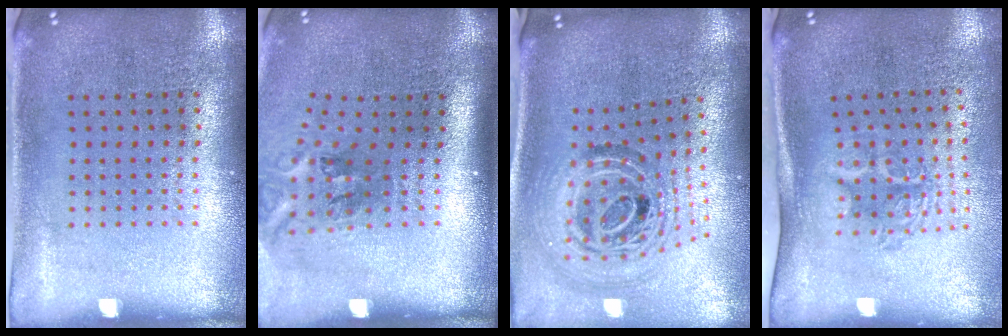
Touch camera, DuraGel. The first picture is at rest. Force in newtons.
{"total": 2.1, "press": 1.3, "slide": 1.6}
{"total": 2.1, "press": 1.6, "slide": 1.3}
{"total": 1.8, "press": 1.3, "slide": 1.3}